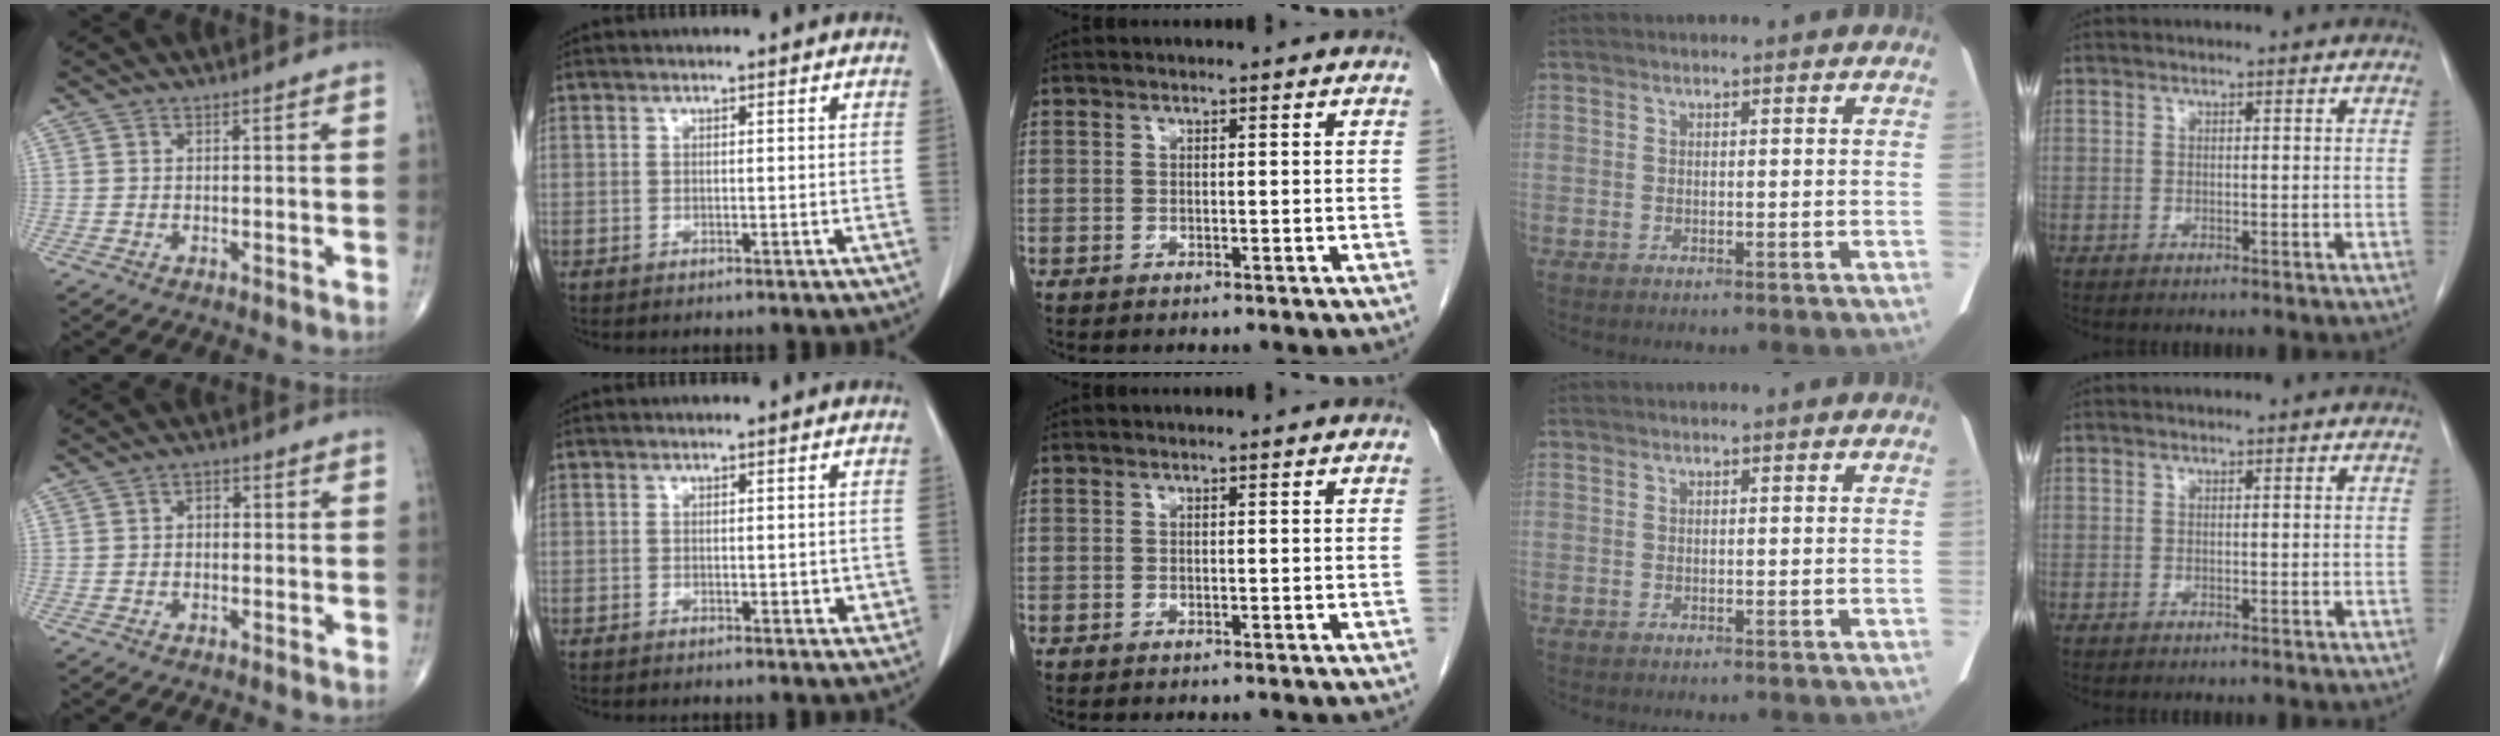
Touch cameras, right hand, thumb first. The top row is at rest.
{"thumb": {"total": 2.0, "force": [0.0, 1.5, 1.4], "torque": [-0.012, 0.009, -0.005]}, "index": {"total": 2.3, "force": [0.1, 1.3, 1.9], "torque": [-0.018, -0.002, 0.005]}}